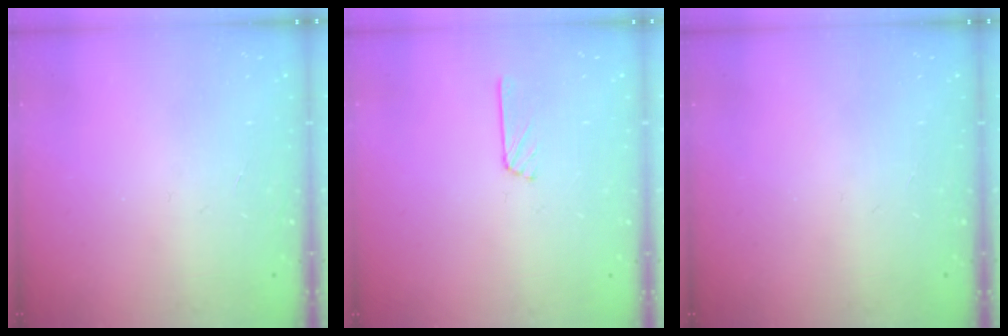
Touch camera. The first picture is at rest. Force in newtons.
{"total": 4.8, "press": 4.7, "slide": 0.5}
{"total": 0.0}